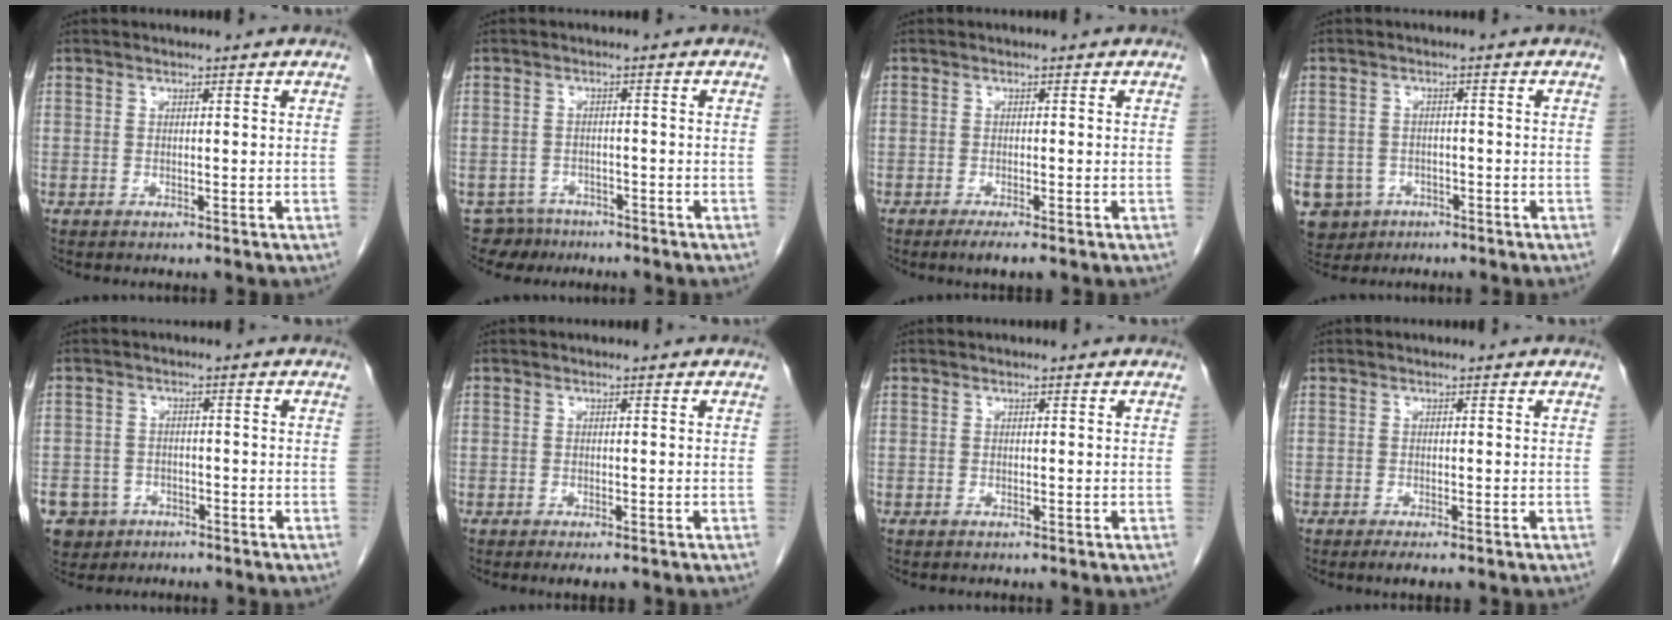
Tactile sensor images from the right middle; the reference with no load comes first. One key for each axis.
{"total": 4.2, "fx": -3.4, "fy": 2.3, "fz": -0.6, "tx": 0.011, "ty": 0.001, "tz": -0.057}
{"total": 2.7, "fx": -1.9, "fy": 0.3, "fz": 1.9, "tx": -0.029, "ty": -0.006, "tz": -0.029}
{"total": 7.1, "fx": -3.6, "fy": 5.9, "fz": 1.3, "tx": -0.034, "ty": 0.005, "tz": -0.051}
{"total": 8.0, "fx": -4.4, "fy": 6.4, "fz": 1.6, "tx": -0.045, "ty": 0.004, "tz": -0.068}
{"total": 2.4, "fx": -1.8, "fy": 0.7, "fz": 1.5, "tx": -0.016, "ty": -0.006, "tz": -0.024}
{"total": 0.0}
{"total": 2.1, "fx": -1.5, "fy": 0.4, "fz": 1.4, "tx": -0.020, "ty": -0.006, "tz": -0.021}